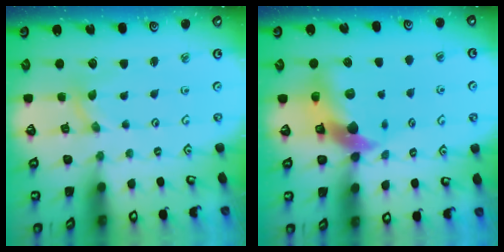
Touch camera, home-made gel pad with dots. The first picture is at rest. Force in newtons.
{"total": 11.1, "press": 11.0, "slide": 1.6}